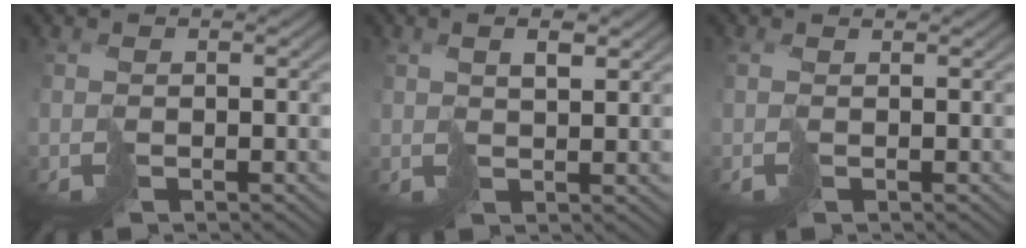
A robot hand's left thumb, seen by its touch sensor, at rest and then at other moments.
{"total": 2.5, "force": [1.8, 0.5, 1.6], "torque": [-0.028, 0.003, 0.037]}
{"total": 1.0, "force": [0.3, 0.1, 1.0], "torque": [-0.024, 0.003, 0.001]}